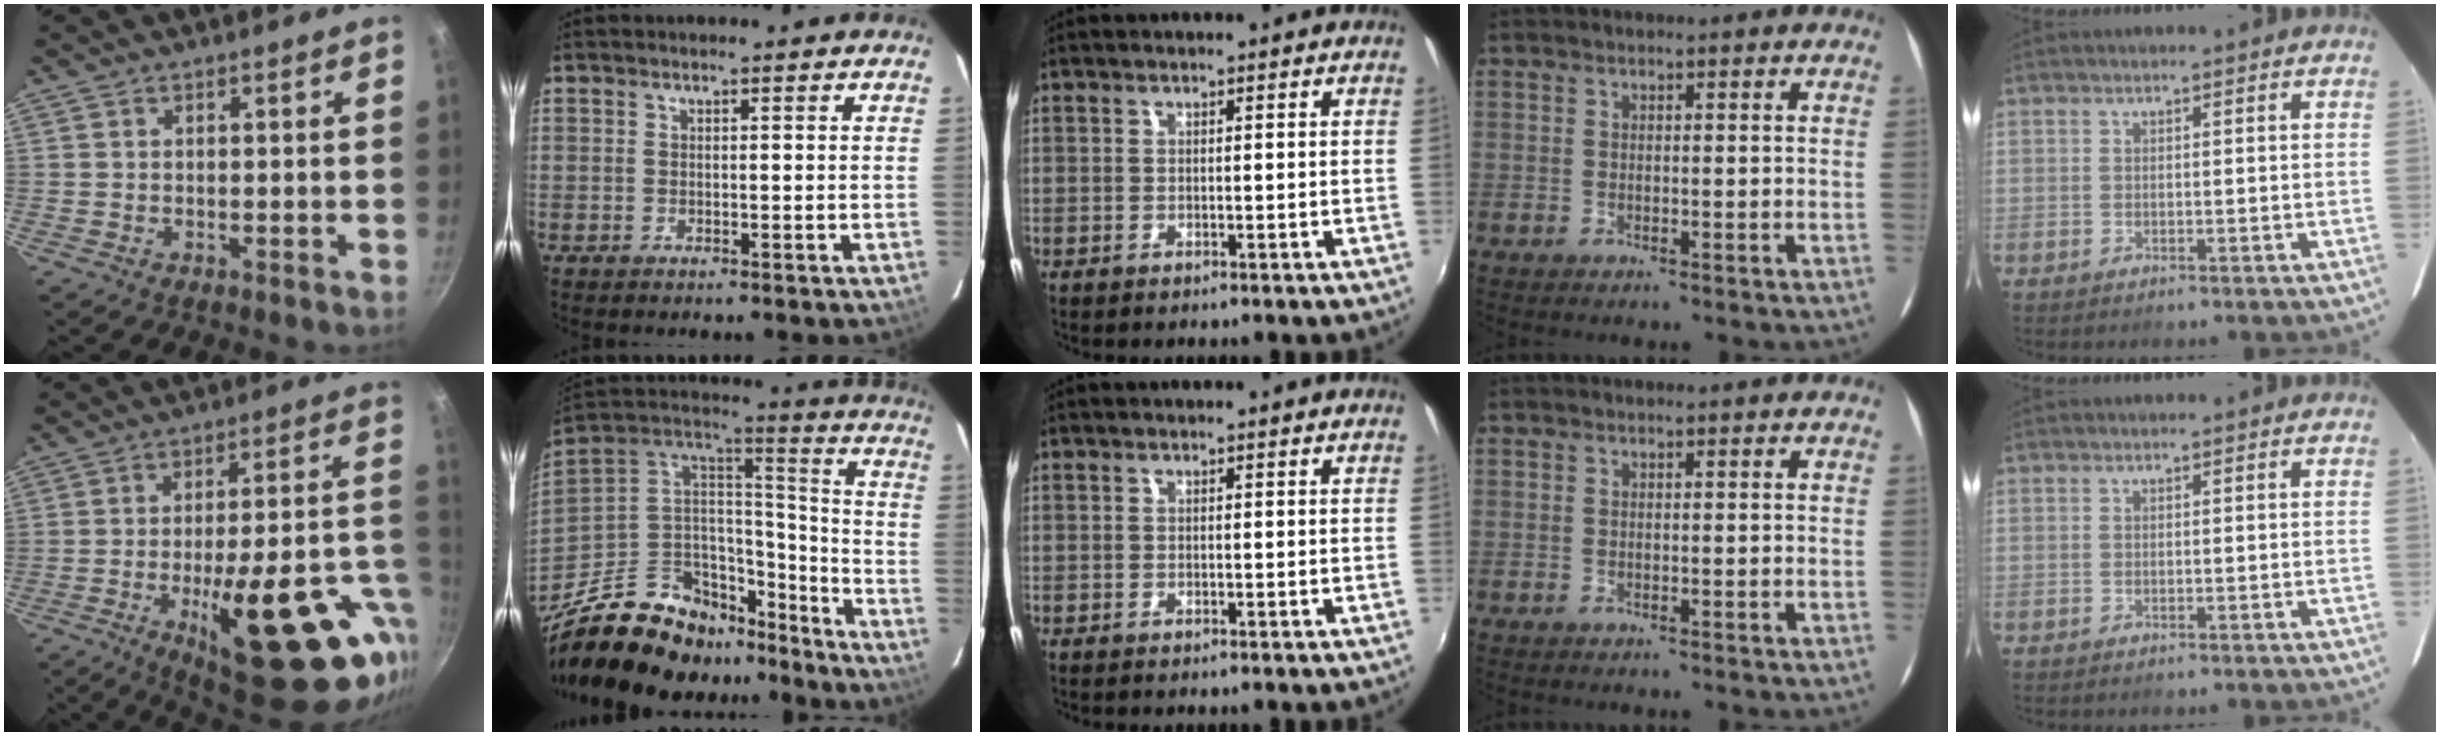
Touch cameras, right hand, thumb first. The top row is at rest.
{"thumb": {"total": 28.3, "force": [-9.8, 10.1, 24.6], "torque": [-0.291, 0.017, -0.126]}, "index": {"total": 29.1, "force": [-20.2, 14.7, 14.9], "torque": [-0.304, 0.032, -0.304]}}